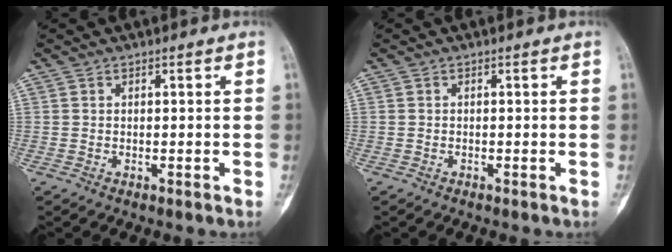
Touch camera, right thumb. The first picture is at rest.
{"total": 0.0}